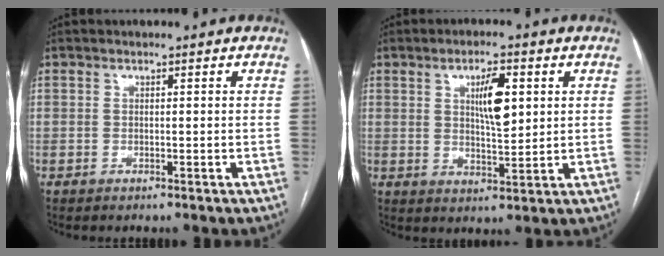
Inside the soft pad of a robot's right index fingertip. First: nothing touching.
{"total": 6.4, "force": [2.1, 1.6, 5.8], "torque": [-0.102, 0.001, 0.040]}